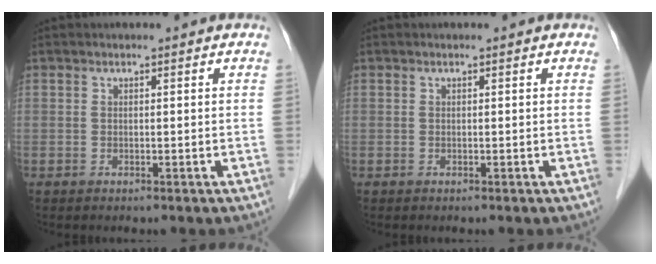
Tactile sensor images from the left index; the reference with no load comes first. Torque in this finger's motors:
{"motor_torque": [0.00, 0.00, 0.00, 0.00]}